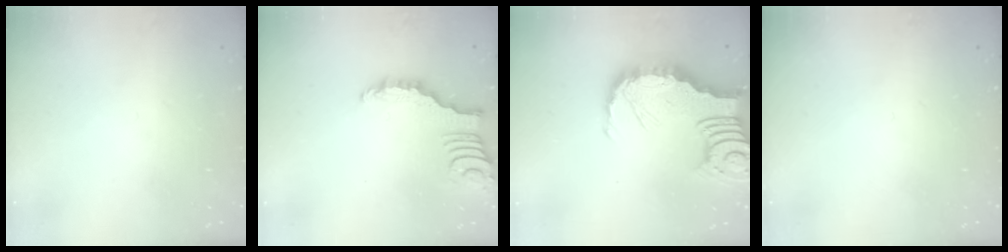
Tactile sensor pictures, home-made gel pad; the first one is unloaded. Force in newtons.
{"total": 2.3, "press": 2.3, "slide": 0.3}
{"total": 13.7, "press": 13.6, "slide": 1.9}
{"total": 0.0}